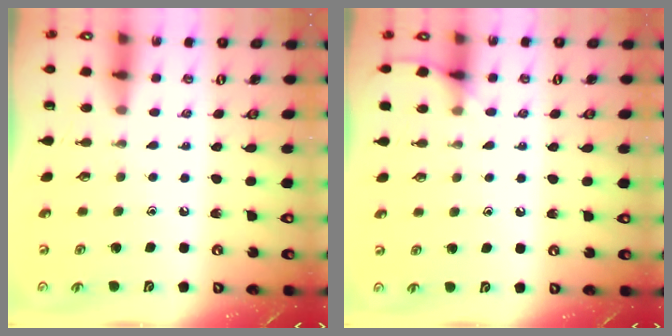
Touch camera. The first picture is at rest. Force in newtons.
{"total": 5.7, "press": 5.6, "slide": 0.6}